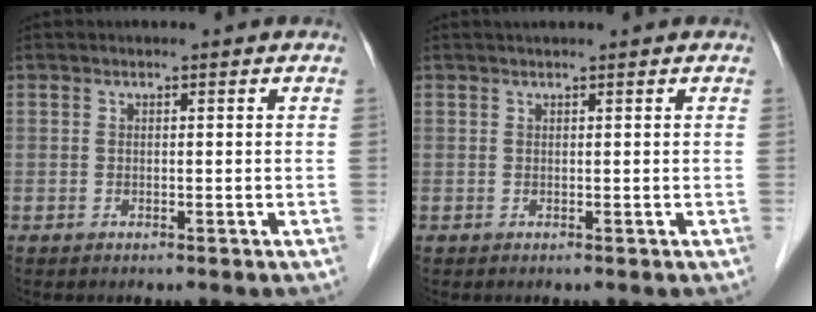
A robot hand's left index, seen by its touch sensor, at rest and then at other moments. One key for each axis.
{"total": 1.6, "fx": 1.4, "fy": -0.1, "fz": 0.8, "tx": -0.008, "ty": 0.022, "tz": 0.027}